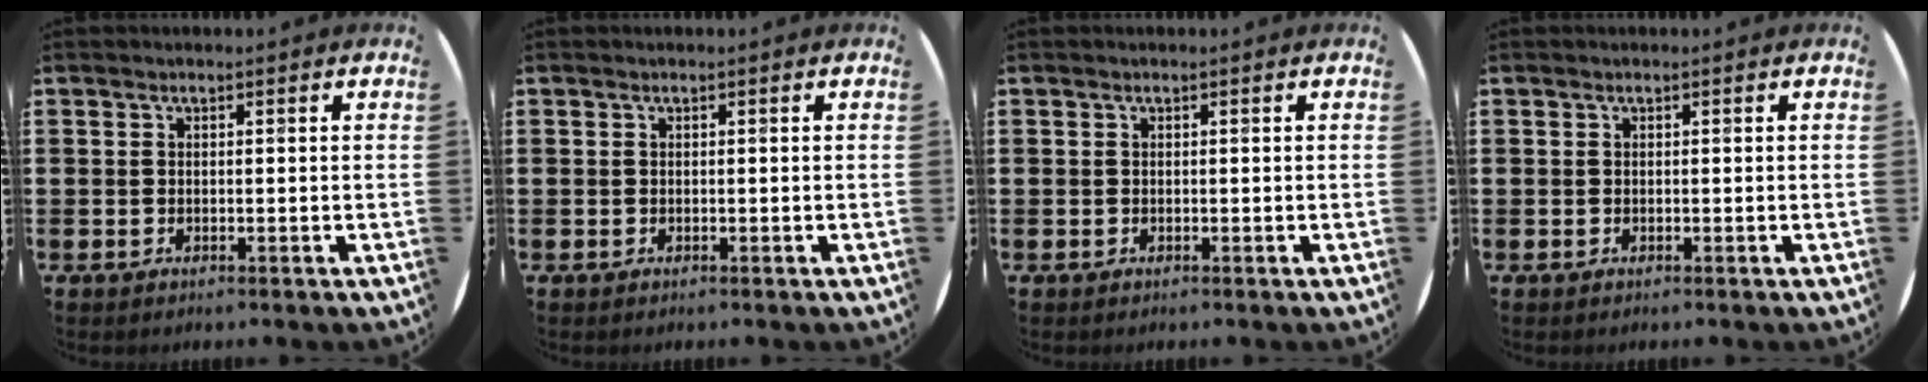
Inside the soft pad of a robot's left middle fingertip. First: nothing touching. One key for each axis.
{"total": 0.0}
{"total": 0.0}
{"total": 0.0}